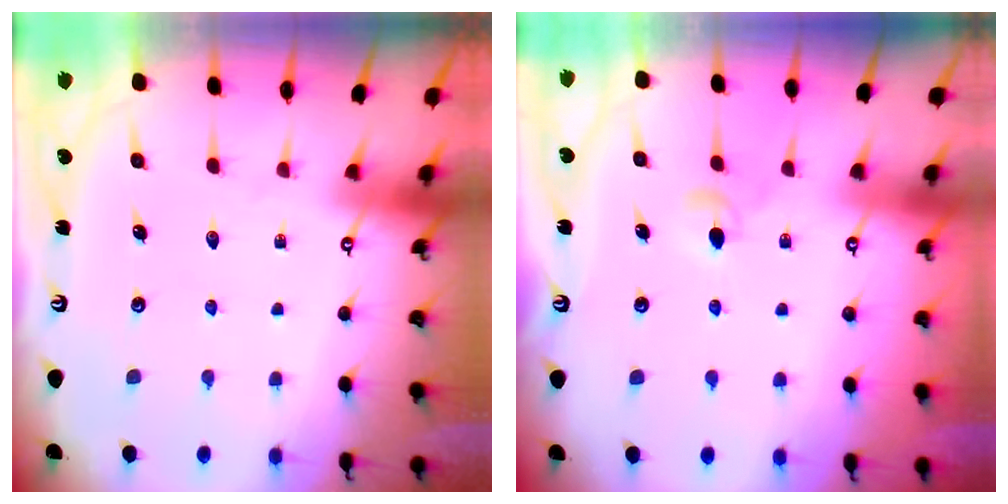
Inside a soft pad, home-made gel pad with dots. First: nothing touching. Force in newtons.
{"total": 4.2, "press": 4.1, "slide": 1.0}